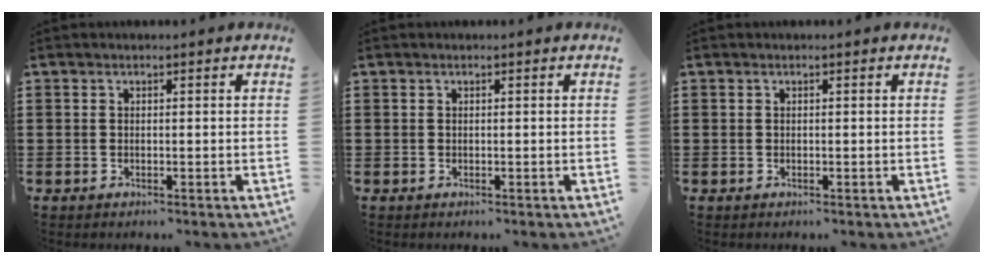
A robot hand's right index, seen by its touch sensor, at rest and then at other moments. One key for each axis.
{"total": 0.0}
{"total": 0.0}